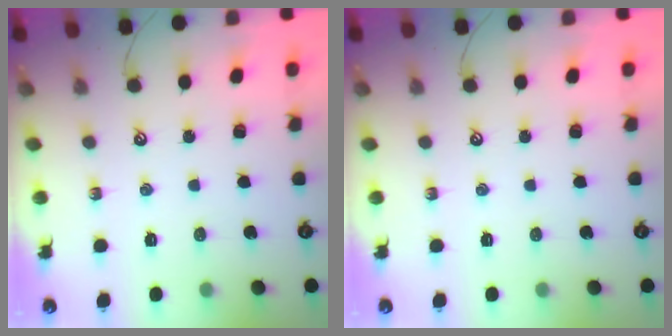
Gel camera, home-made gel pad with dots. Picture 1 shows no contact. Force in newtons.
{"total": 0.0}